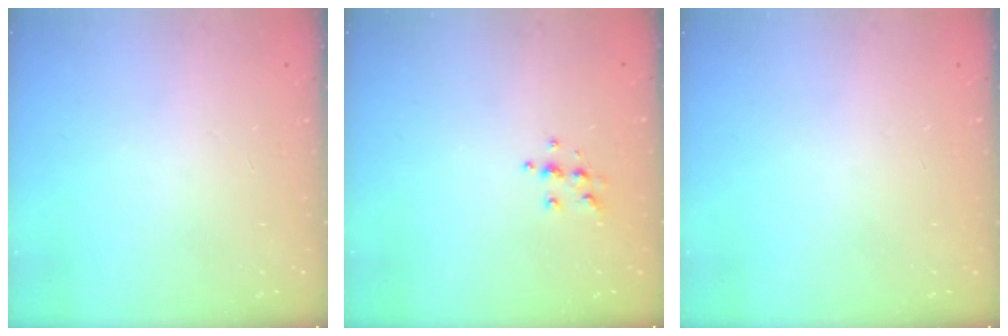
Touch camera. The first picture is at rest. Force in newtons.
{"total": 5.6, "press": 5.5, "slide": 1.3}
{"total": 0.0}